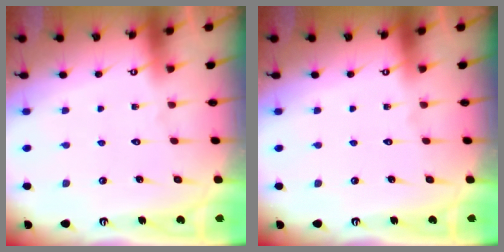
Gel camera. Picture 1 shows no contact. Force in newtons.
{"total": 0.0}